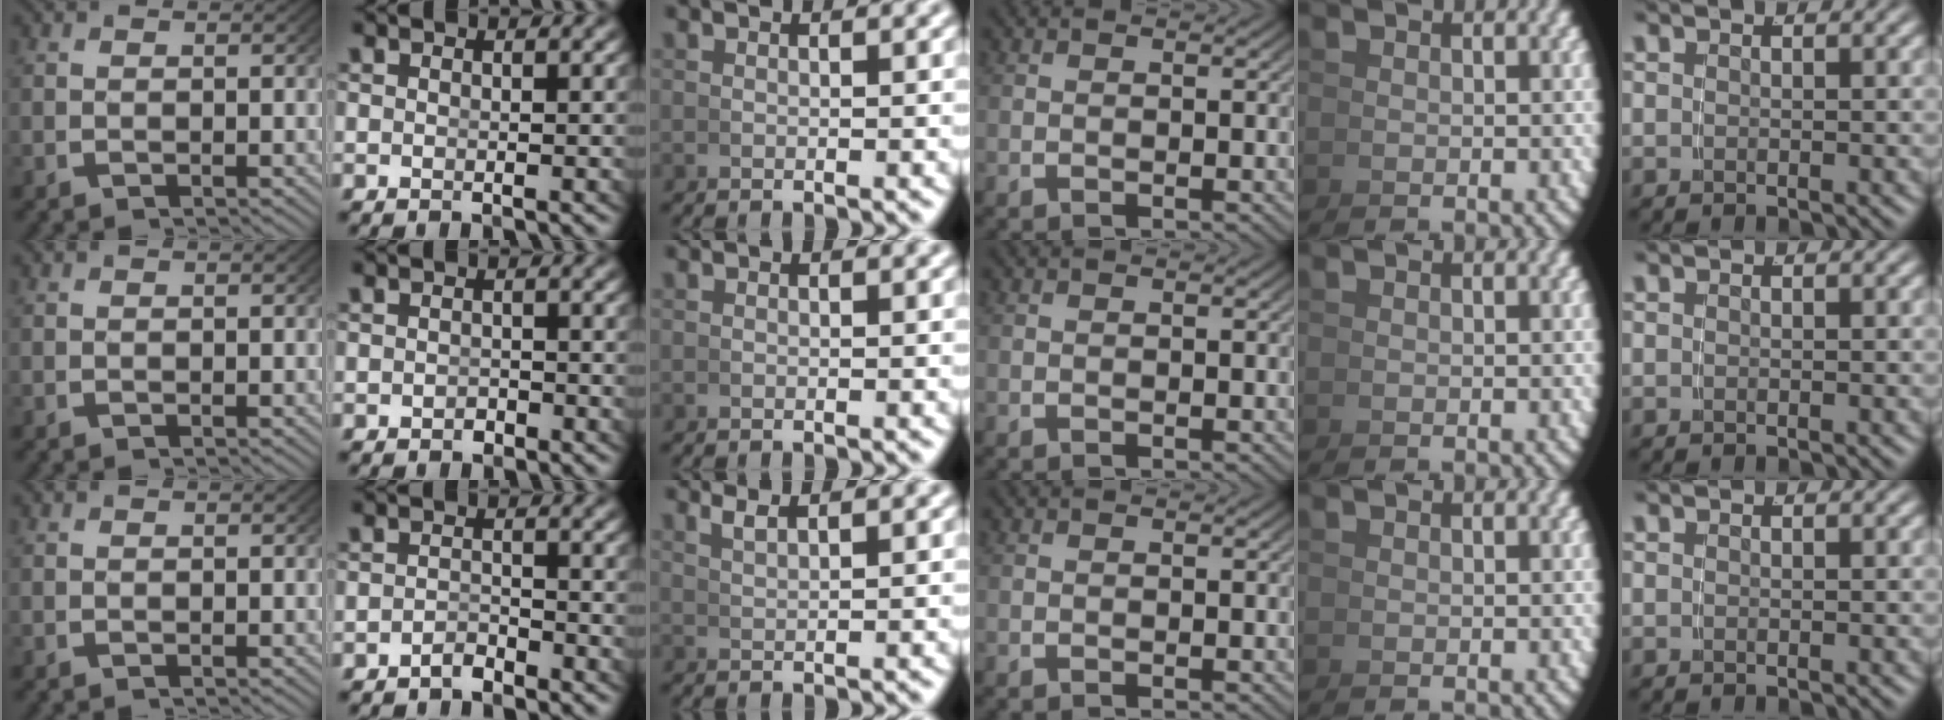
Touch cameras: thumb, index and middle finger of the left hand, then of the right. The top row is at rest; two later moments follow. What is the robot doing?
{"motion": "grasp_and_lifting", "object": "whiteboard"}